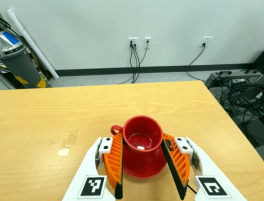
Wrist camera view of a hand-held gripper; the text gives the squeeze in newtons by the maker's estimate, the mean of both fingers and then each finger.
{"total": 2.5, "left": 2.2, "right": 2.8}